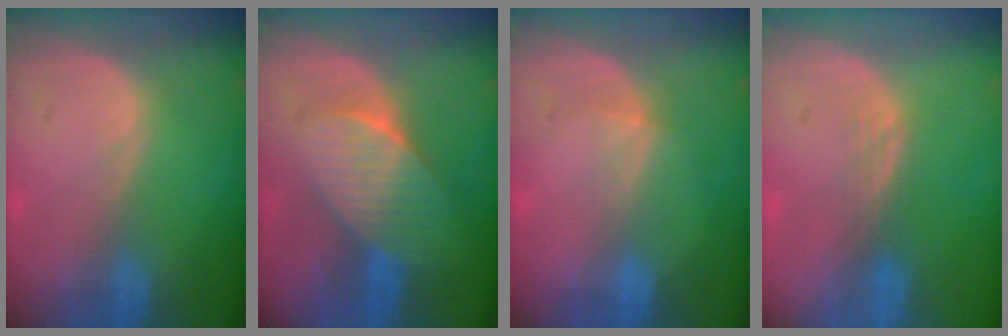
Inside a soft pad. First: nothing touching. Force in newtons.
{"total": 7.5, "press": 6.7, "slide": 3.4}
{"total": 2.4, "press": 2.1, "slide": 1.2}
{"total": 1.8, "press": 1.7, "slide": 0.2}